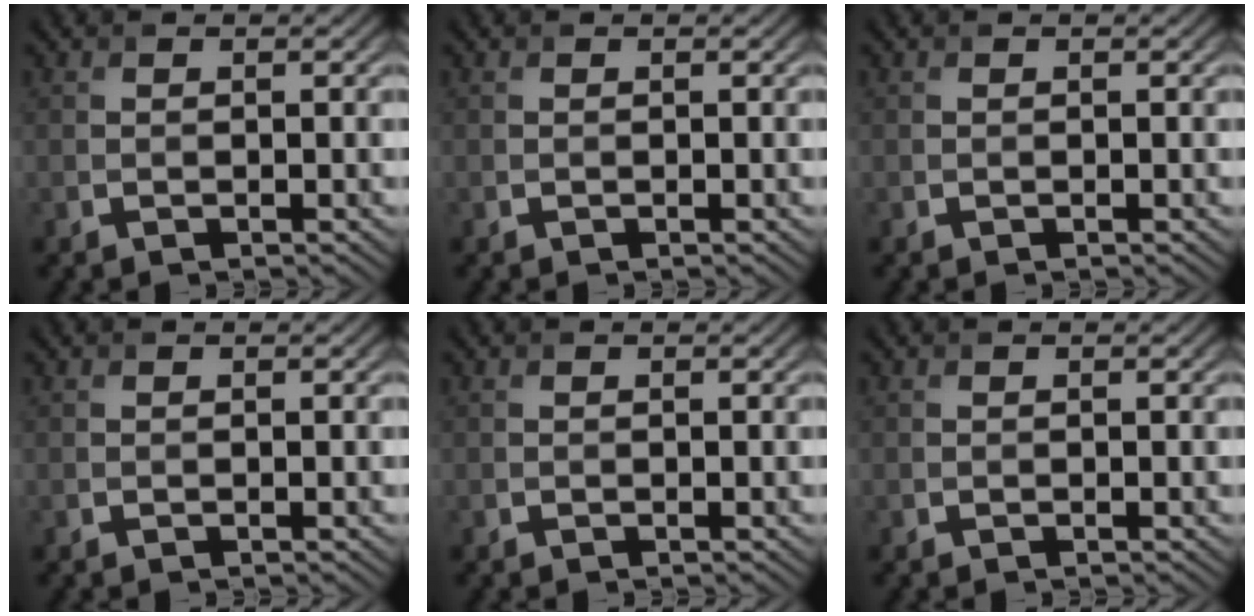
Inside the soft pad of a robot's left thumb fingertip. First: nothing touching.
{"total": 0.0}
{"total": 0.0}
{"total": 0.0}
{"total": 0.0}
{"total": 0.0}